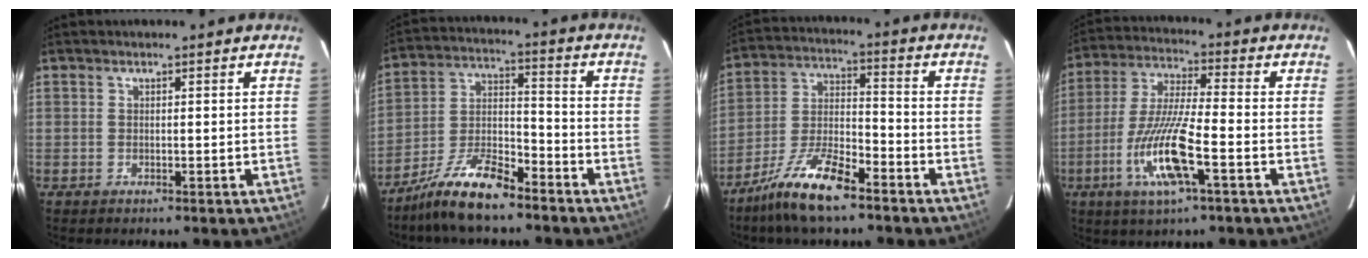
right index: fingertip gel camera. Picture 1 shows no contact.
{"total": 11.0, "force": [-8.7, 2.2, 6.3], "torque": [-0.125, 0.000, -0.165]}
{"total": 11.6, "force": [-8.4, 2.2, 7.7], "torque": [-0.158, -0.012, -0.161]}
{"total": 13.0, "force": [-4.8, 1.1, 12.0], "torque": [-0.246, -0.014, -0.091]}